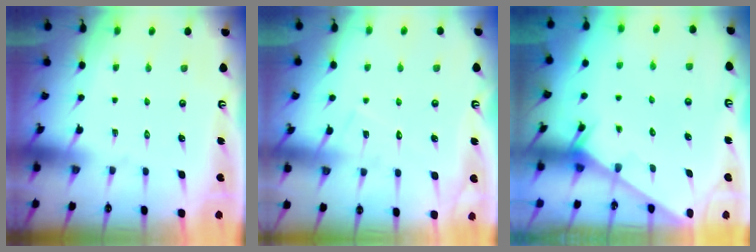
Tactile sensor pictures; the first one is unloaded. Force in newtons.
{"total": 7.7, "press": 7.6, "slide": 0.6}
{"total": 2.4, "press": 2.4, "slide": 0.1}